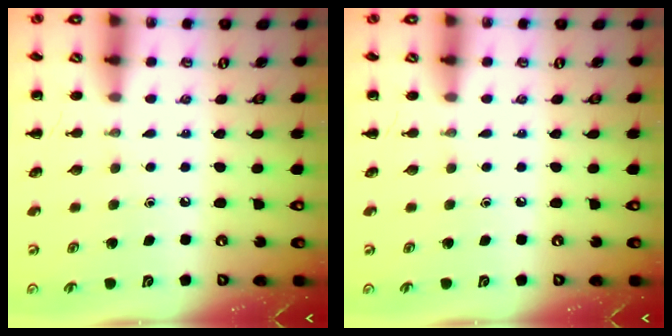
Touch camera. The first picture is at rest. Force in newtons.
{"total": 0.0}